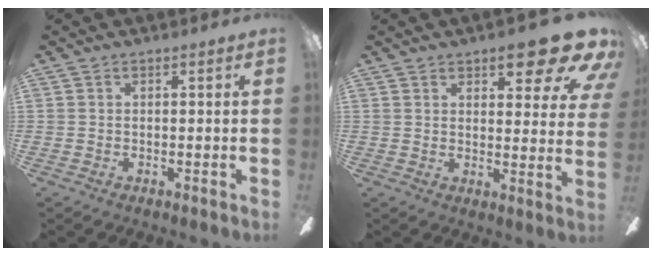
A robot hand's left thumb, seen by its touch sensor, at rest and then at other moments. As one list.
[{"total": 13.8, "force": [9.0, 4.2, 9.6], "torque": [-0.102, -0.064, 0.140]}]